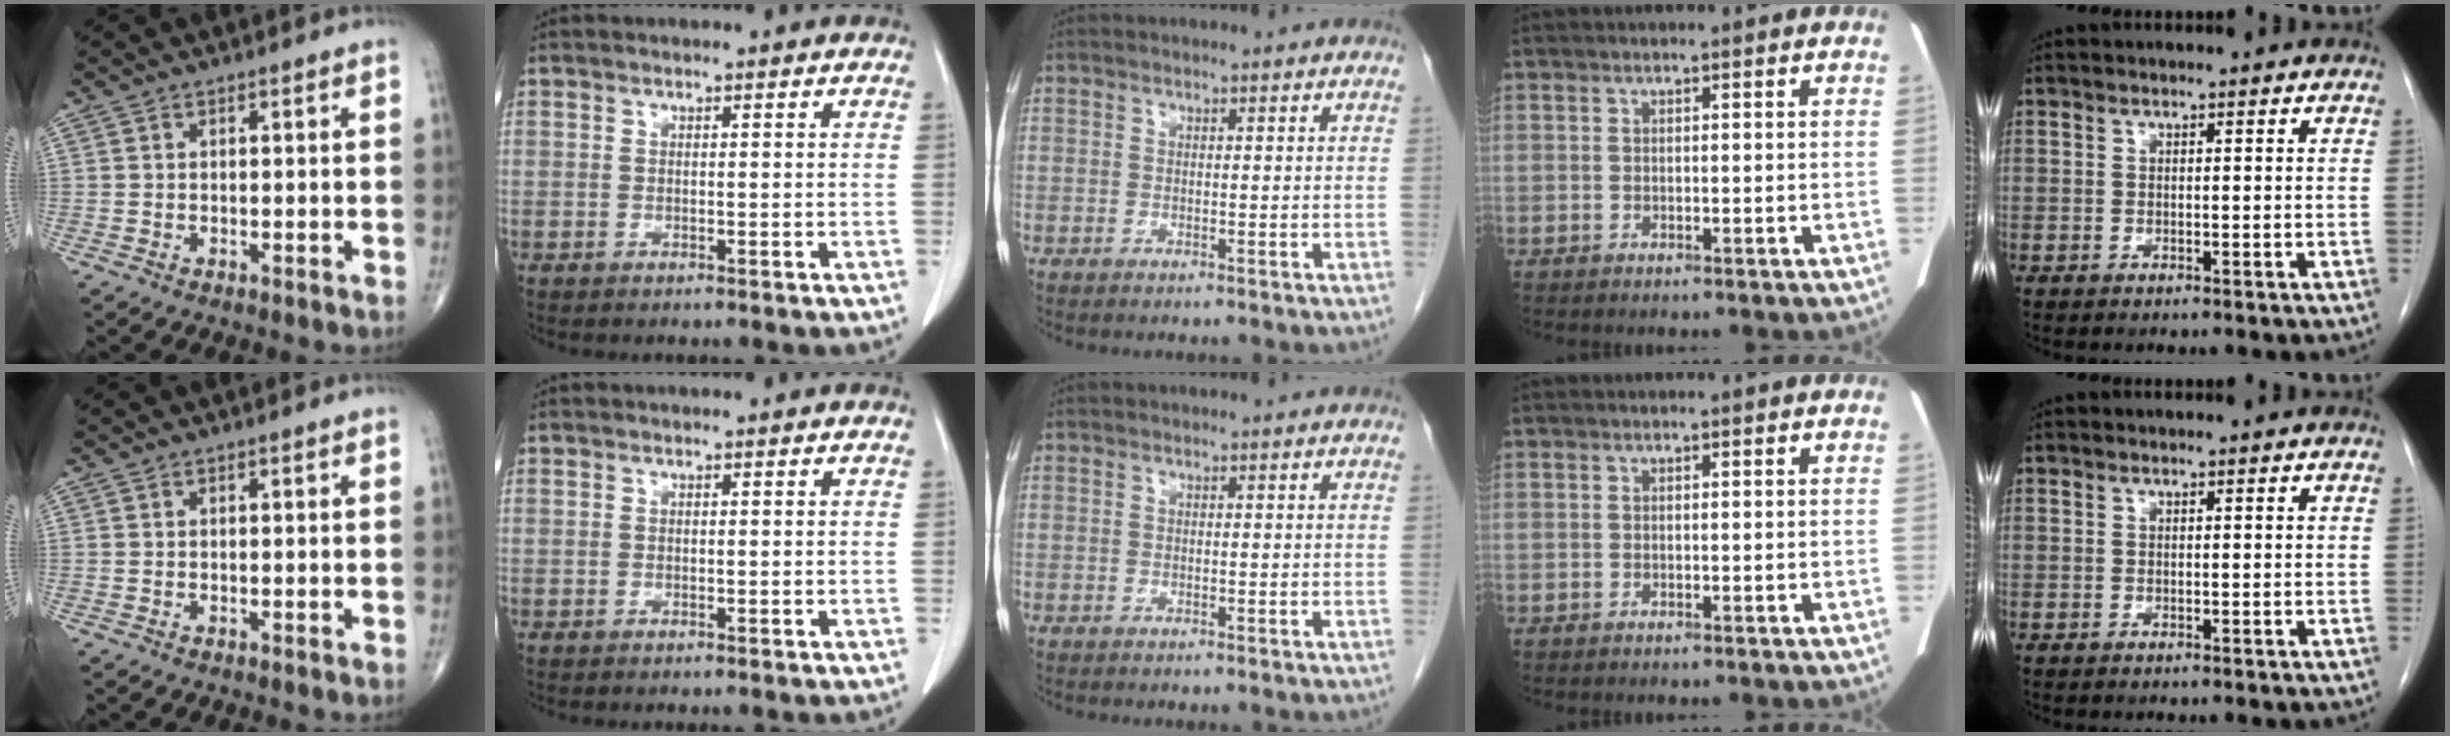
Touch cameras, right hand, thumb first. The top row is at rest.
{}